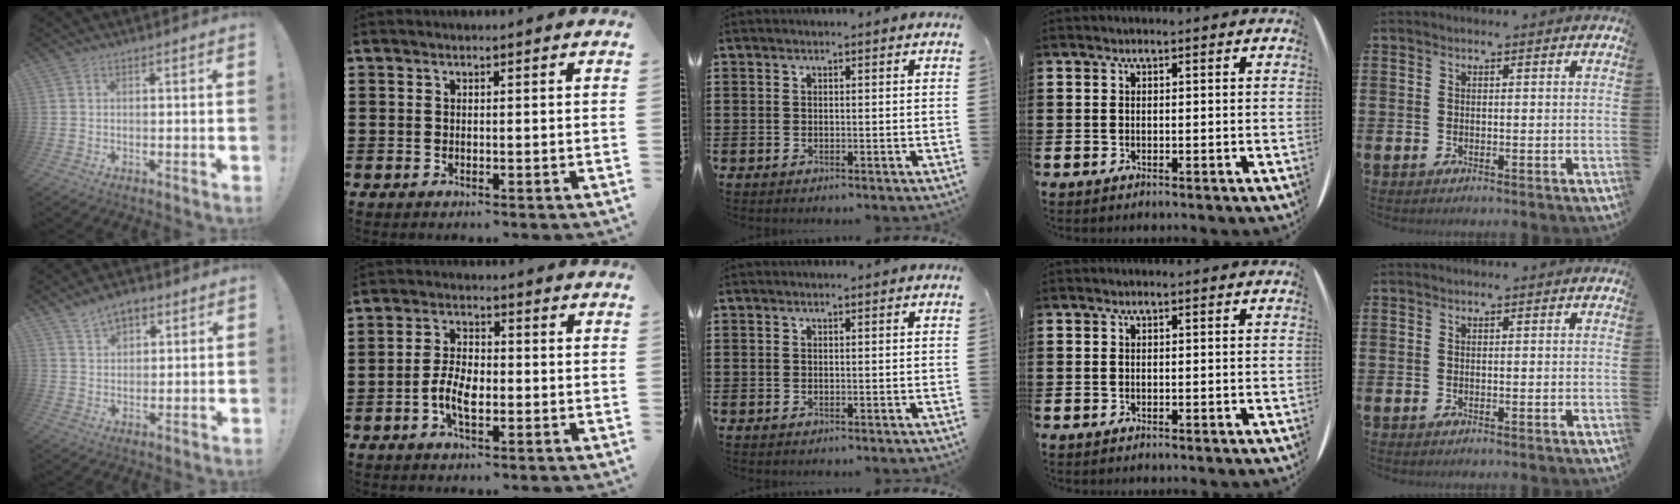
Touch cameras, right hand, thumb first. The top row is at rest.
{"thumb": {"total": 6.8, "force": [4.6, 4.1, 2.9], "torque": [-0.047, -0.017, 0.085]}, "index": {"total": 5.5, "force": [-1.6, 2.6, 4.6], "torque": [-0.107, -0.002, -0.036]}}